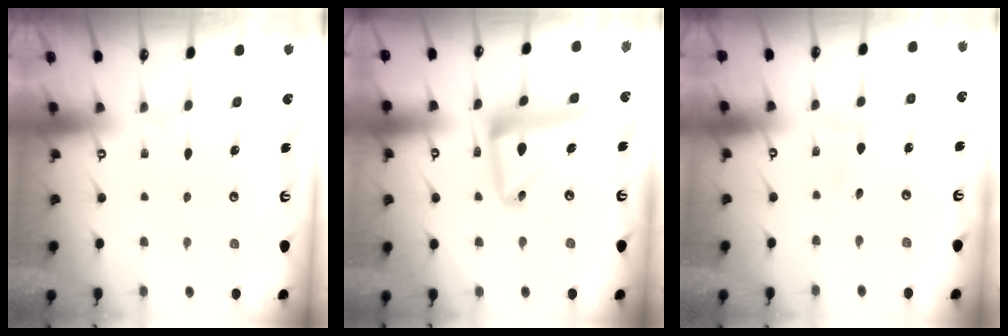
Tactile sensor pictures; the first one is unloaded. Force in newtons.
{"total": 15.4, "press": 15.3, "slide": 1.4}
{"total": 2.1, "press": 1.8, "slide": 1.1}